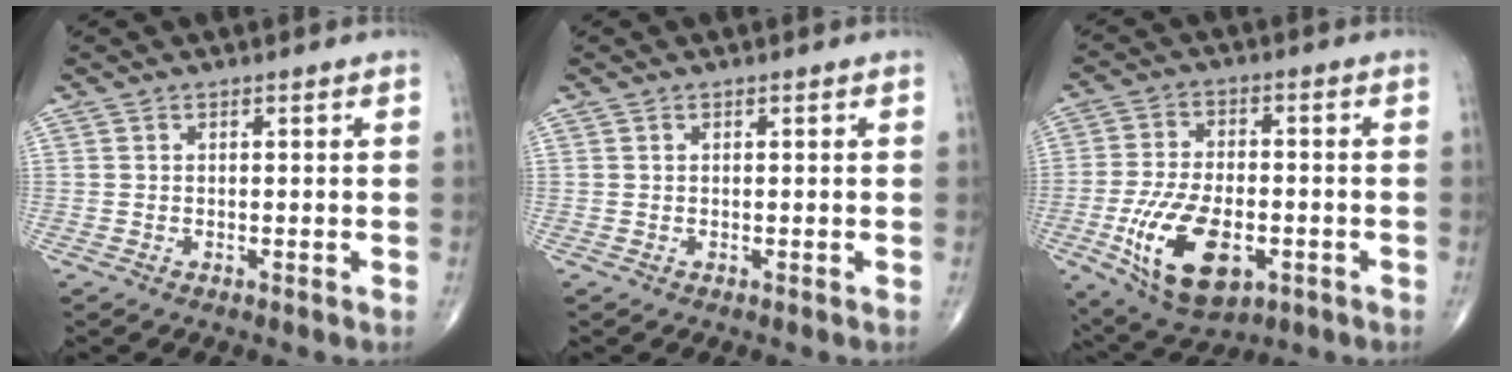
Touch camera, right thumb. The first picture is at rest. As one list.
[{"total": 0.0}, {"total": 15.9, "force": [-5.2, 8.4, 12.5], "torque": [-0.222, 0.005, -0.080]}]